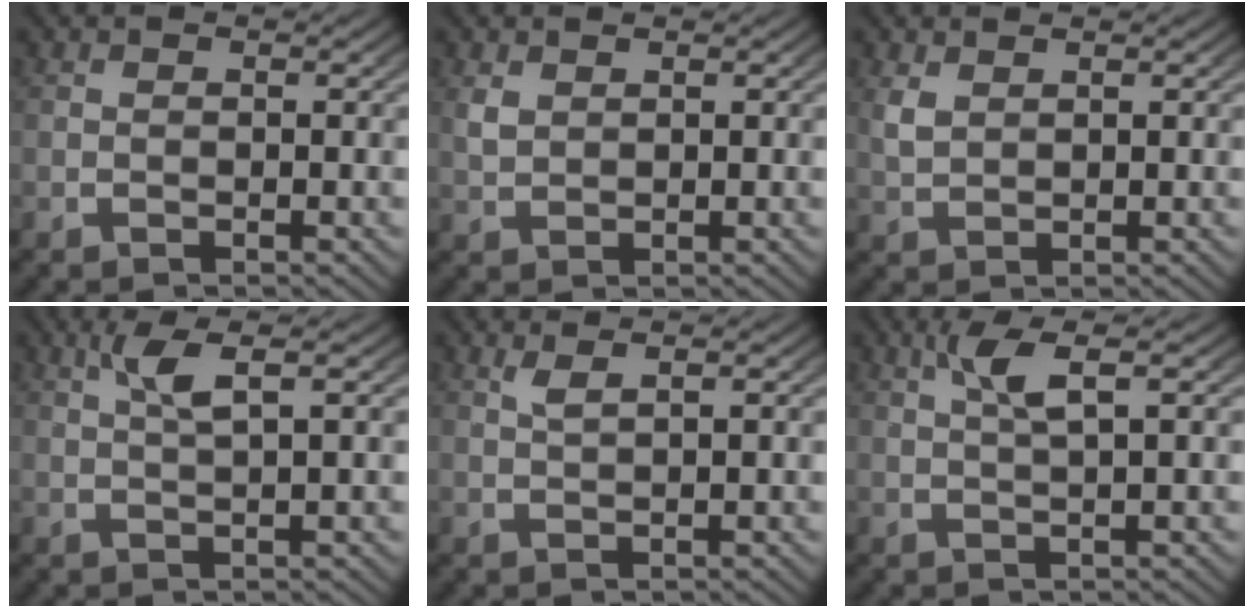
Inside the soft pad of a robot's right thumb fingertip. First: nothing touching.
{"total": 1.4, "force": [1.0, 0.7, 0.6], "torque": [-0.011, 0.004, 0.028]}
{"total": 1.8, "force": [1.3, 0.8, 0.9], "torque": [-0.021, 0.003, 0.033]}
{"total": 2.8, "force": [1.6, 0.4, 2.3], "torque": [-0.049, 0.006, 0.032]}
{"total": 1.5, "force": [1.2, 0.1, 1.0], "torque": [-0.020, 0.003, 0.027]}
{"total": 3.1, "force": [1.6, 0.6, 2.6], "torque": [-0.054, 0.006, 0.030]}